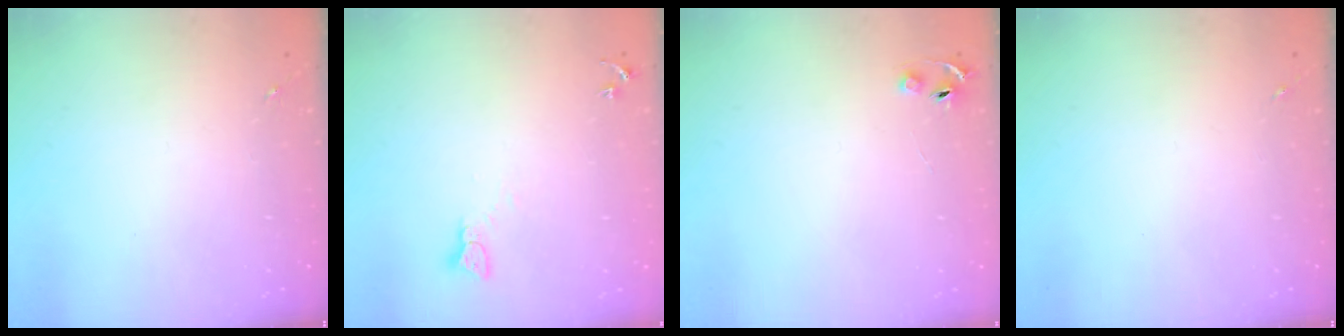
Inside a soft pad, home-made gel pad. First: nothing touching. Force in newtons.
{"total": 2.3, "press": 2.3, "slide": 0.2}
{"total": 4.0, "press": 3.9, "slide": 0.4}
{"total": 0.0}